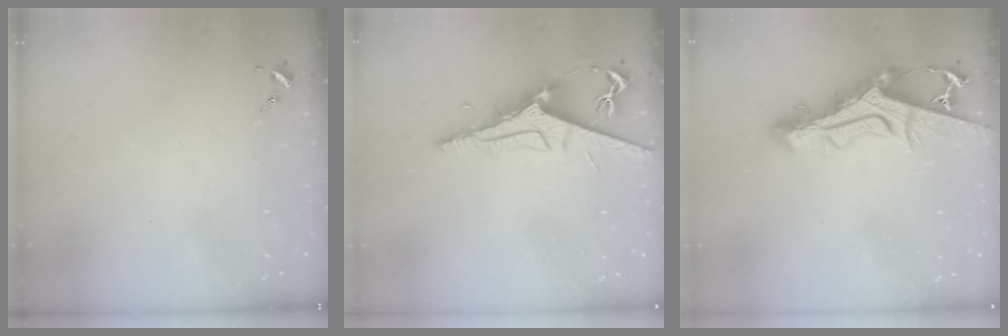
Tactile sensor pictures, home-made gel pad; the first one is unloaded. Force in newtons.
{"total": 8.9, "press": 8.9, "slide": 0.9}
{"total": 13.1, "press": 13.1, "slide": 1.2}